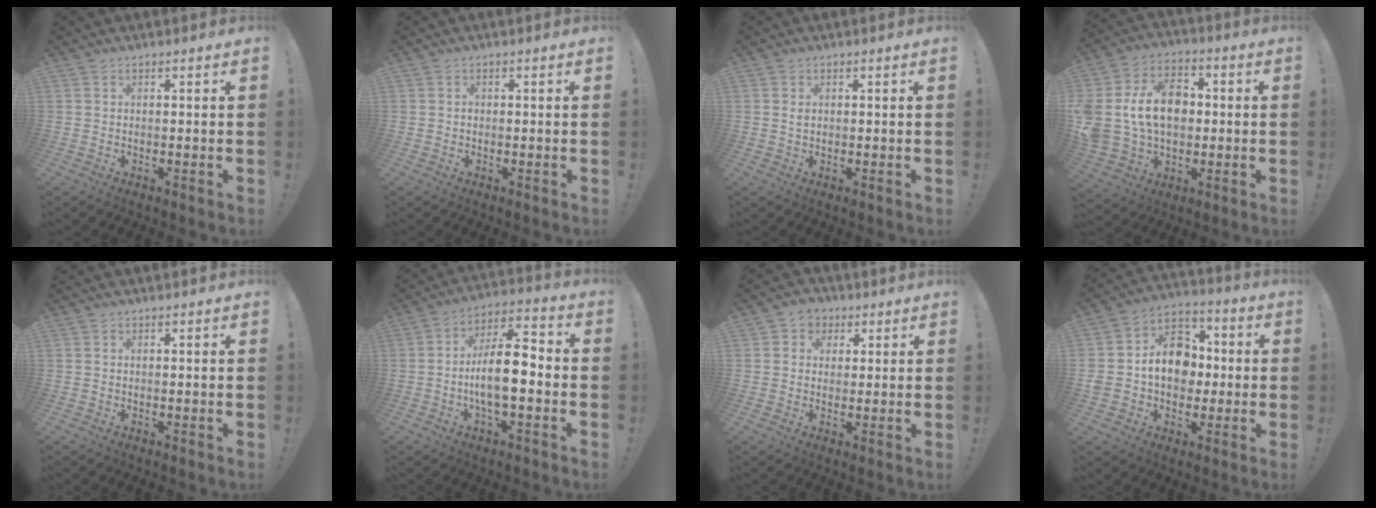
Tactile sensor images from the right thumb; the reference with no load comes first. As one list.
[{"total": 0.6, "force": [-0.2, 0.6, 0.2], "torque": [-0.009, 0.006, -0.004]}, {"total": 1.0, "force": [0.5, 0.8, 0.5], "torque": [-0.007, 0.002, 0.009]}, {"total": 19.2, "force": [1.9, 14.2, 12.8], "torque": [-0.232, 0.009, 0.040]}, {"total": 0.0}, {"total": 13.5, "force": [-2.7, 5.3, 12.1], "torque": [-0.214, 0.015, -0.051]}, {"total": 4.8, "force": [1.1, 4.5, 1.3], "torque": [-0.016, -0.002, 0.020]}, {"total": 14.9, "force": [0.1, 12.0, 8.7], "torque": [-0.143, 0.020, 0.010]}]